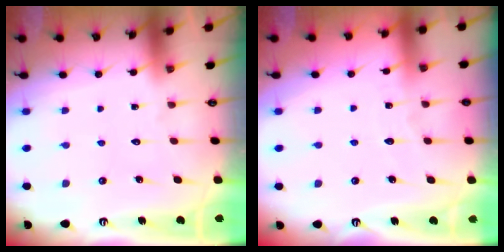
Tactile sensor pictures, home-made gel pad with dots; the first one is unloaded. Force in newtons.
{"total": 2.3, "press": 2.3, "slide": 0.3}